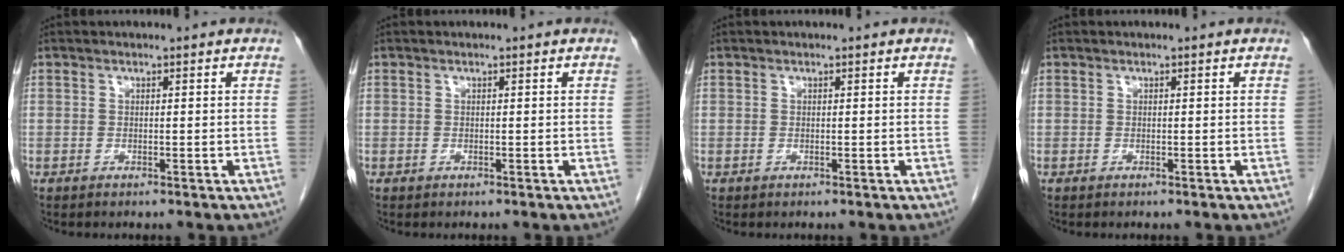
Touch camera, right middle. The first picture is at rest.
{"total": 0.0}
{"total": 0.0}
{"total": 0.0}